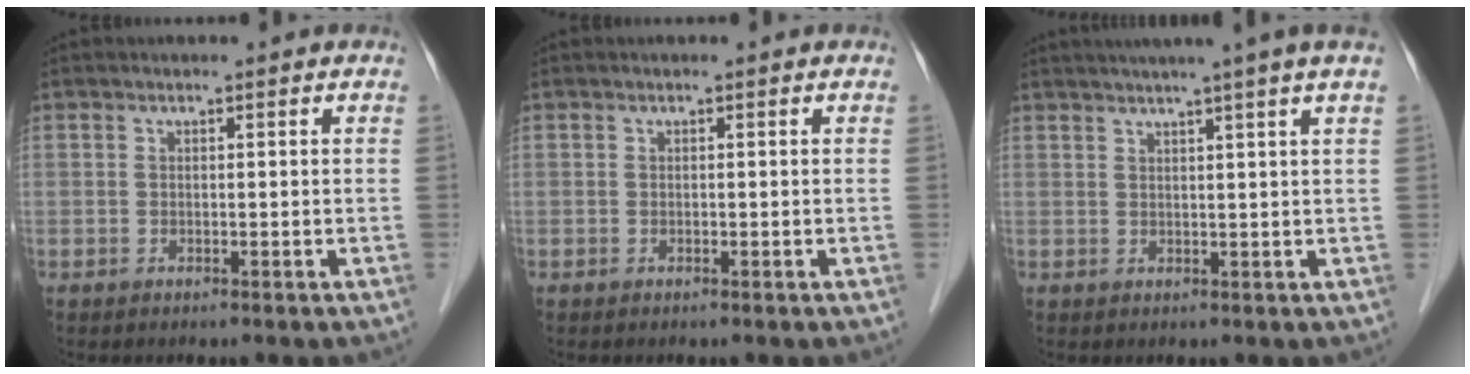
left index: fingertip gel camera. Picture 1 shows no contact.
{"total": 0.0}
{"total": 8.0, "force": [6.1, -1.8, 4.9], "torque": [-0.063, 0.020, 0.069]}